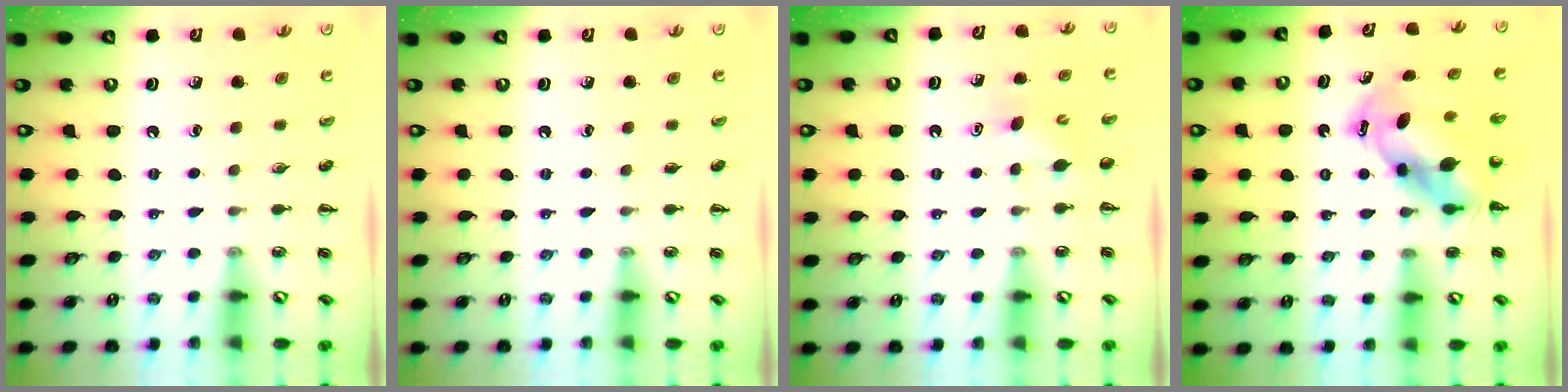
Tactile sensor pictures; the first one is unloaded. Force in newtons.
{"total": 0.0}
{"total": 3.5, "press": 3.3, "slide": 1.1}
{"total": 6.4, "press": 6.2, "slide": 1.8}